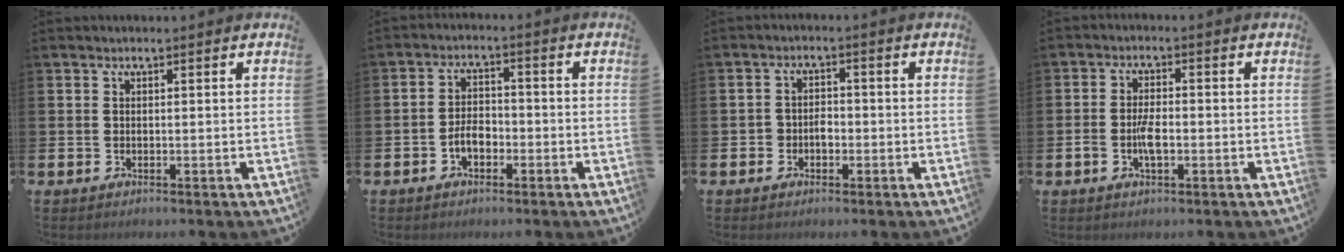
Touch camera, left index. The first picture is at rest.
{"total": 3.2, "force": [-1.4, 1.9, 2.2], "torque": [-0.033, 0.003, -0.030]}
{"total": 2.2, "force": [-0.9, 1.8, 0.9], "torque": [-0.005, 0.000, -0.026]}
{"total": 3.4, "force": [-0.7, 1.4, 3.0], "torque": [-0.046, 0.001, -0.015]}